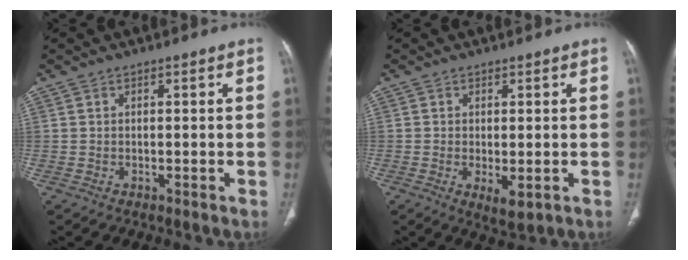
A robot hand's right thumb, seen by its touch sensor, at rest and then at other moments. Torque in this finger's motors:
{"motor_torque": [-0.18, 0.10, 0.06, -0.07, 0.00]}